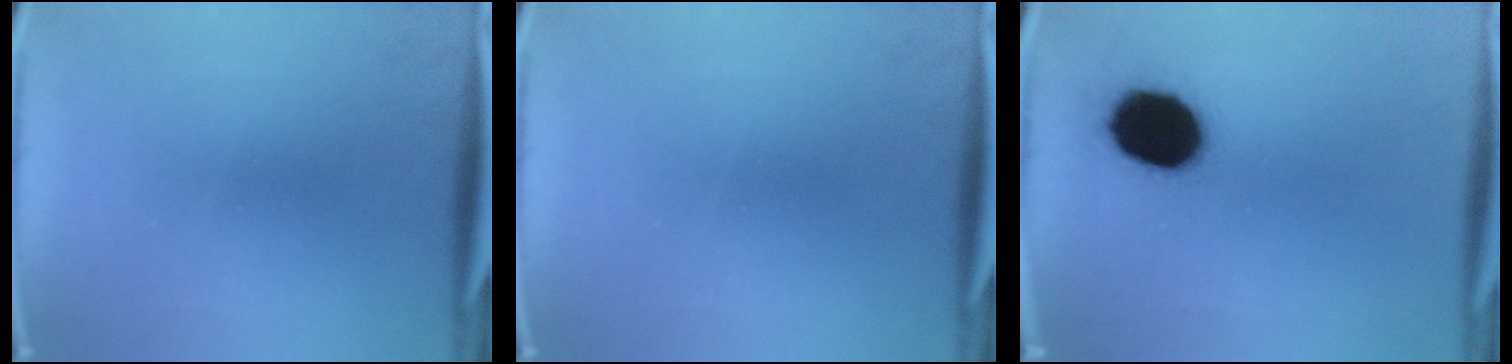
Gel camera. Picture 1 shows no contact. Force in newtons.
{"total": 0.0}
{"total": 16.6}